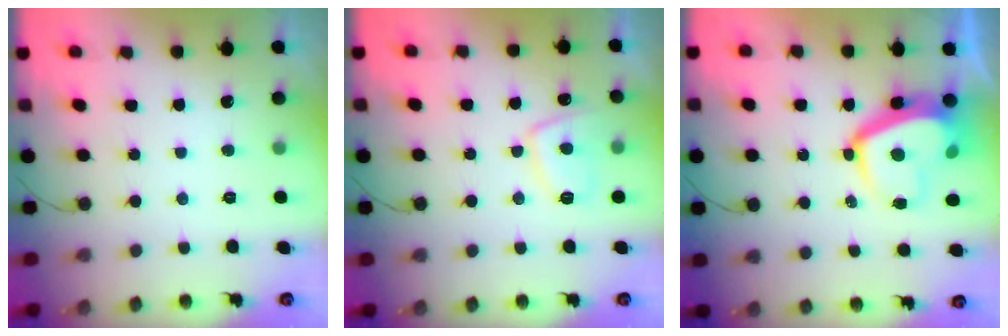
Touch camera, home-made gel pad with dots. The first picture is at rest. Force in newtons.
{"total": 7.4, "press": 7.4, "slide": 1.0}
{"total": 11.4, "press": 11.4, "slide": 0.9}